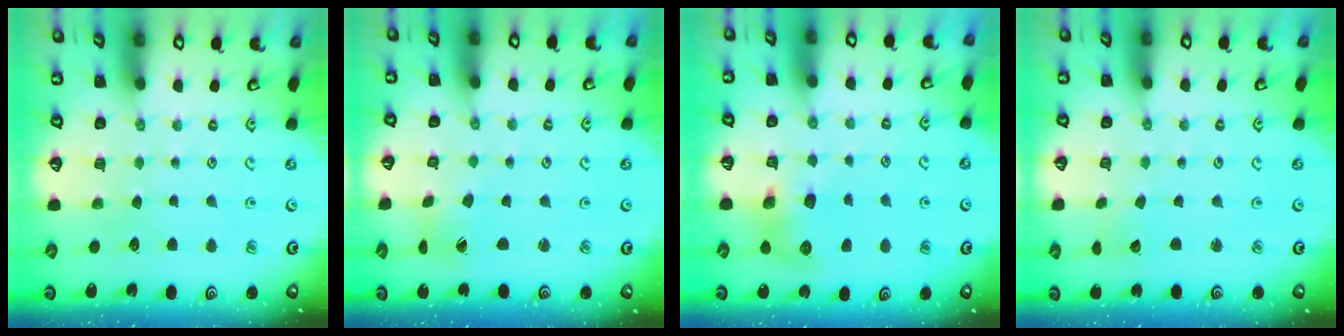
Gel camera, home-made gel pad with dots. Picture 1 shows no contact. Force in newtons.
{"total": 2.2, "press": 2.2, "slide": 0.1}
{"total": 8.2, "press": 8.1, "slide": 1.2}
{"total": 1.9, "press": 1.9, "slide": 0.1}